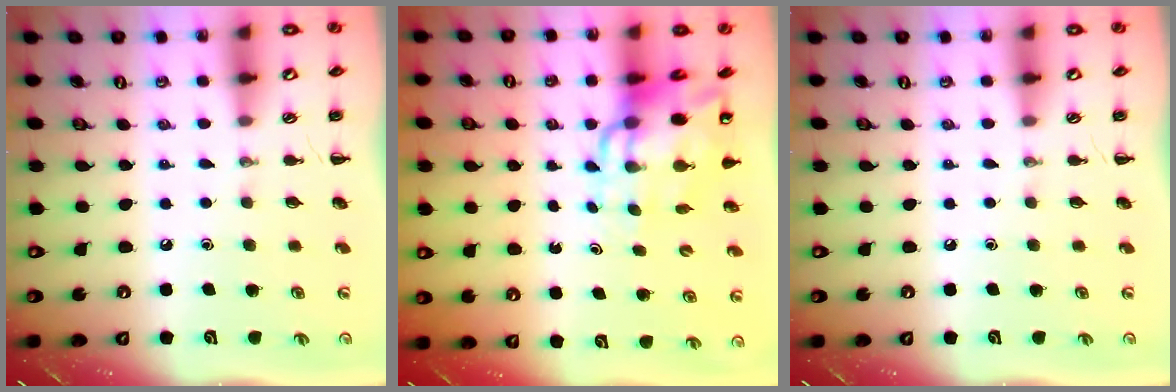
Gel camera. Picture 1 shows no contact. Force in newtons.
{"total": 12.1, "press": 11.6, "slide": 3.3}
{"total": 0.0}